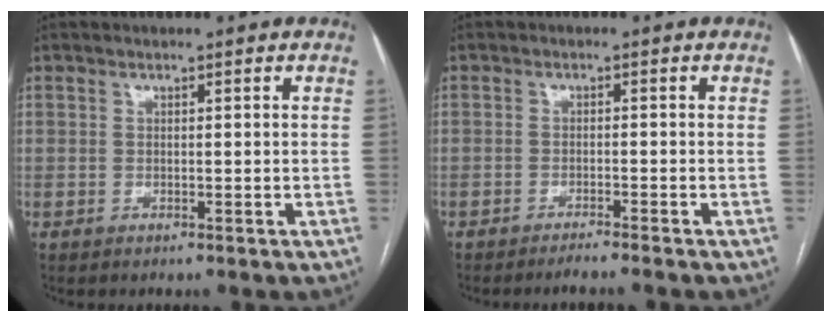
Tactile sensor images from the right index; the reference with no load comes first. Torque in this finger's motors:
{"motor_torque": [0.02, 0.01, -0.19, 0.00]}